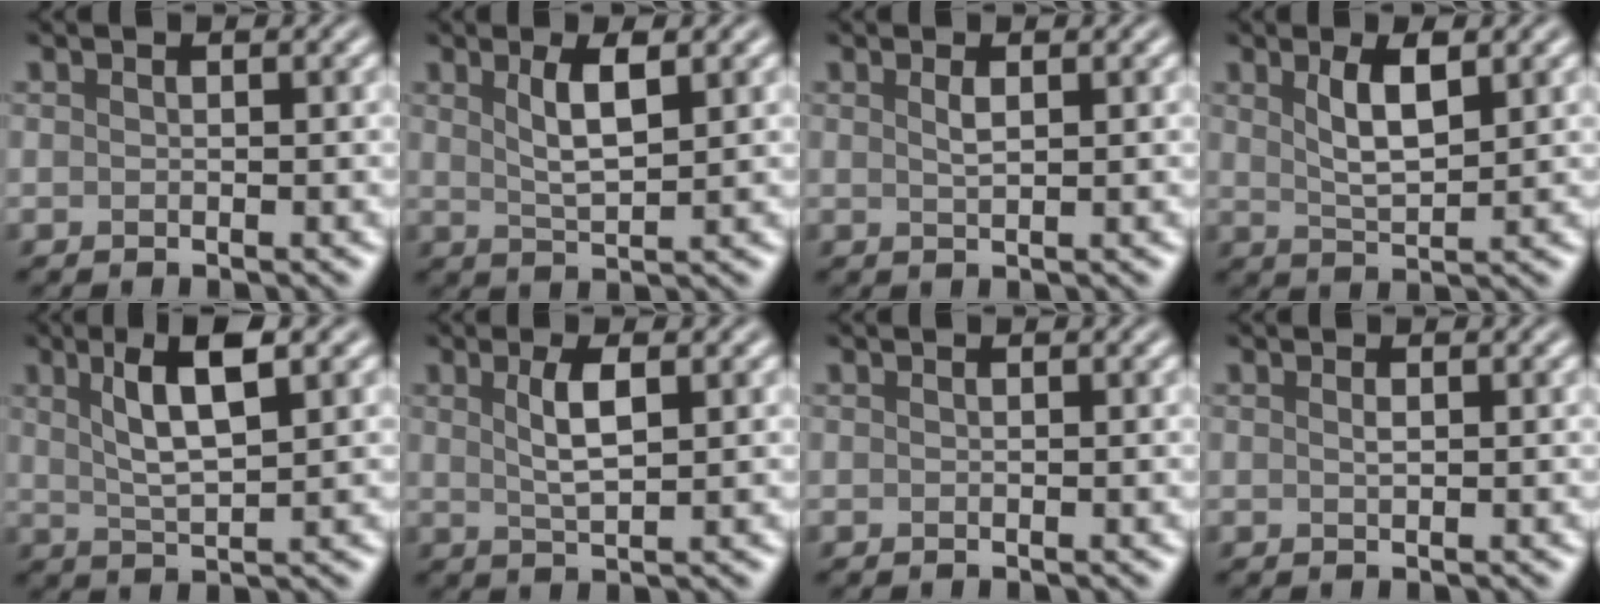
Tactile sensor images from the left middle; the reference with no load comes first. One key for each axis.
{"total": 3.1, "fx": 1.3, "fy": 0.9, "fz": 2.7, "tx": -0.048, "ty": 0.000, "tz": 0.026}
{"total": 1.0, "fx": 0.5, "fy": 0.2, "fz": 0.8, "tx": -0.017, "ty": 0.001, "tz": 0.009}
{"total": 3.4, "fx": 1.5, "fy": 1.1, "fz": 2.9, "tx": -0.056, "ty": -0.002, "tz": 0.030}
{"total": 5.5, "fx": 2.2, "fy": 1.5, "fz": 4.8, "tx": -0.089, "ty": 0.002, "tz": 0.039}
{"total": 2.9, "fx": 0.9, "fy": 0.8, "fz": 2.6, "tx": -0.050, "ty": 0.002, "tz": 0.019}
{"total": 0.0}
{"total": 0.6, "fx": 0.2, "fy": 0.2, "fz": 0.5, "tx": -0.011, "ty": 0.001, "tz": 0.004}